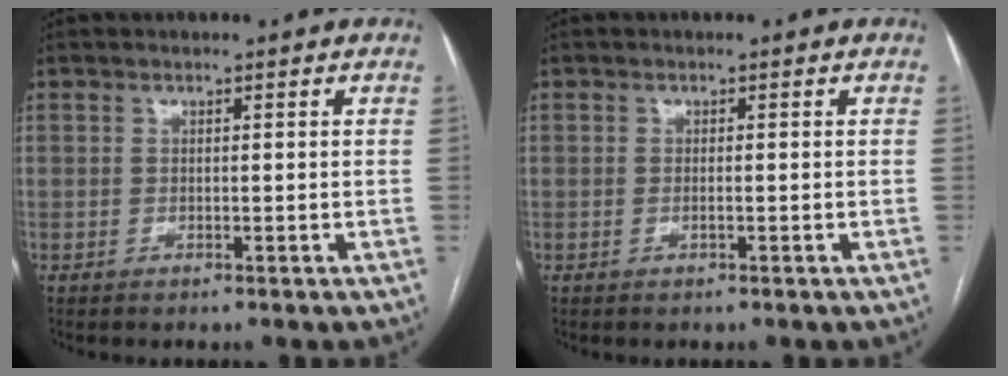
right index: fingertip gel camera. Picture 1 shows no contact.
{"total": 0.6, "force": [-0.2, 0.1, 0.6], "torque": [-0.014, 0.000, -0.001]}